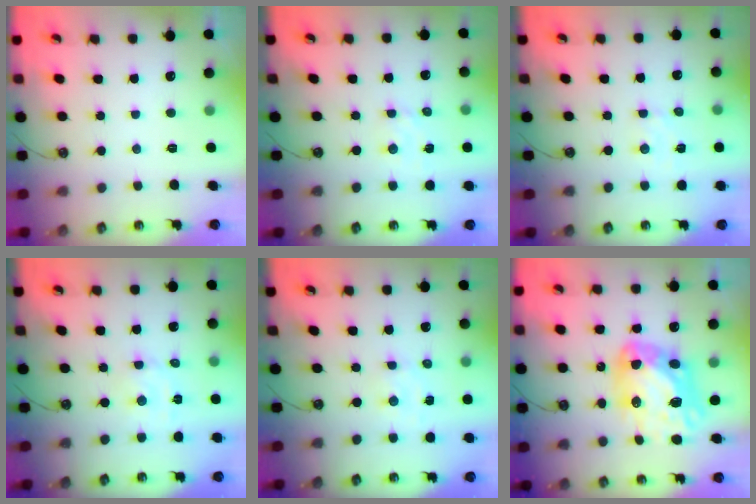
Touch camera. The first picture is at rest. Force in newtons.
{"total": 2.8, "press": 2.7, "slide": 0.4}
{"total": 3.9, "press": 3.8, "slide": 0.6}
{"total": 2.7, "press": 2.7, "slide": 0.1}
{"total": 1.6, "press": 1.6, "slide": 0.1}
{"total": 18.0, "press": 17.9, "slide": 1.8}